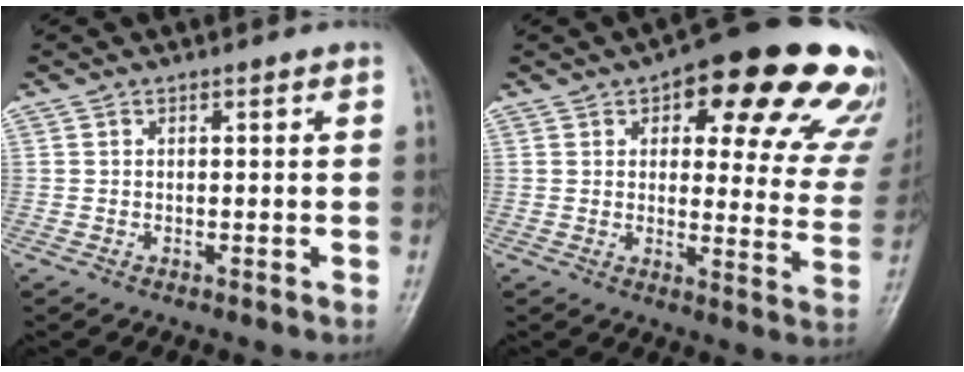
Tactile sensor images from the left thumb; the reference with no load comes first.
{"total": 24.6, "force": [14.3, 9.4, 17.6], "torque": [-0.172, -0.037, 0.164]}